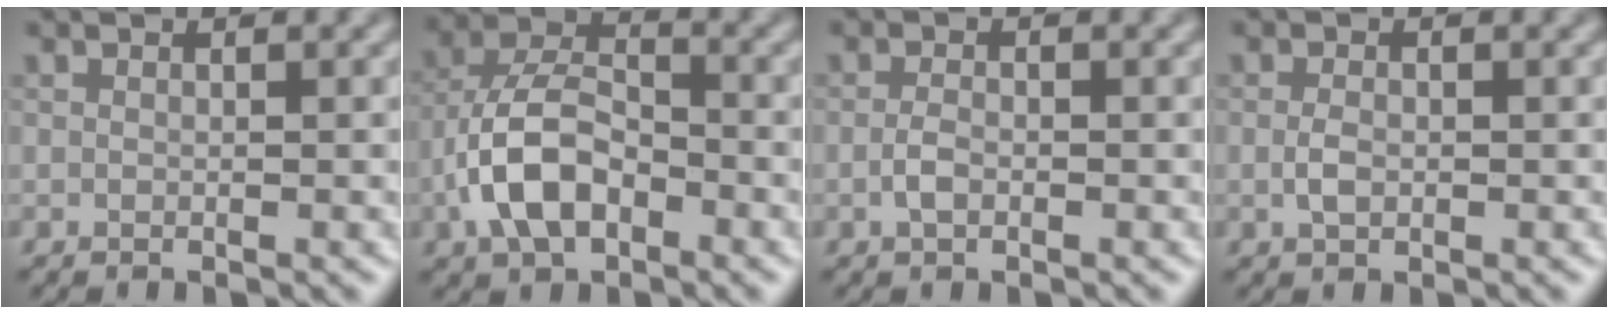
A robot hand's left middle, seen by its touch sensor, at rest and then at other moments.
{"total": 6.7, "force": [-2.6, 3.7, 4.9], "torque": [-0.095, 0.009, -0.055]}
{"total": 1.4, "force": [-0.5, 0.7, 1.1], "torque": [-0.023, 0.002, -0.013]}
{"total": 1.5, "force": [-0.2, 0.9, 1.2], "torque": [-0.025, 0.001, -0.006]}